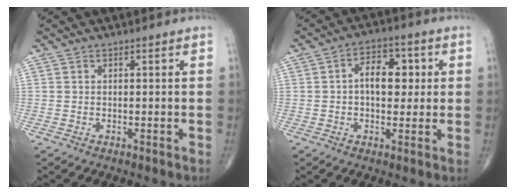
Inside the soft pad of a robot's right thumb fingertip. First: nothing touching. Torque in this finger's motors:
{"motor_torque": [-0.06, 0.23, 0.78, 0.11, 0.02]}